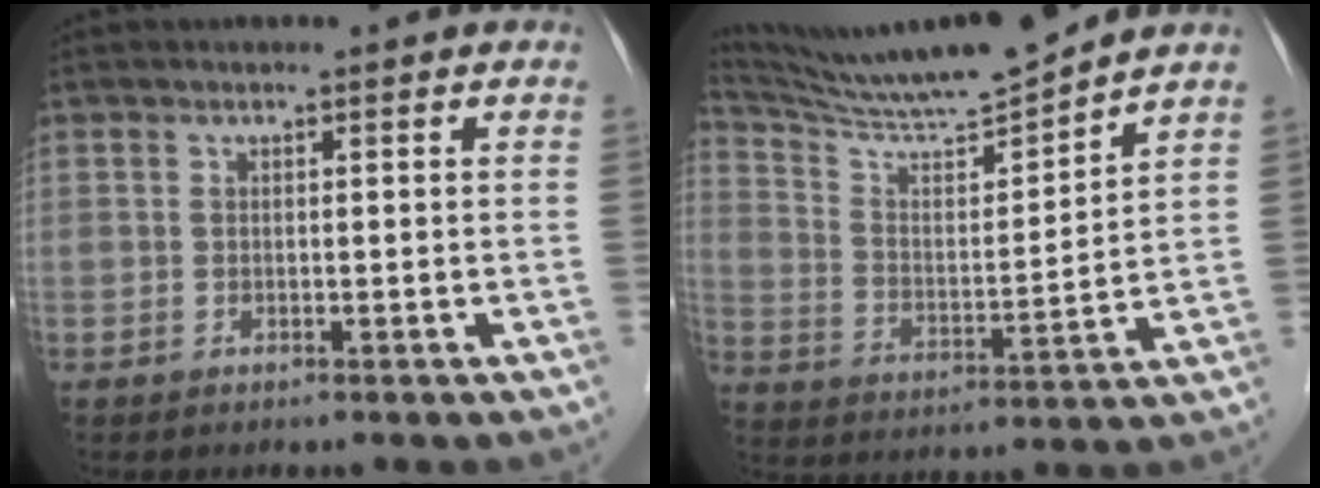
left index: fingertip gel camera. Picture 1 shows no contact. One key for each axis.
{"total": 13.2, "fx": 12.5, "fy": -1.4, "fz": 4.1, "tx": -0.084, "ty": 0.001, "tz": 0.225}